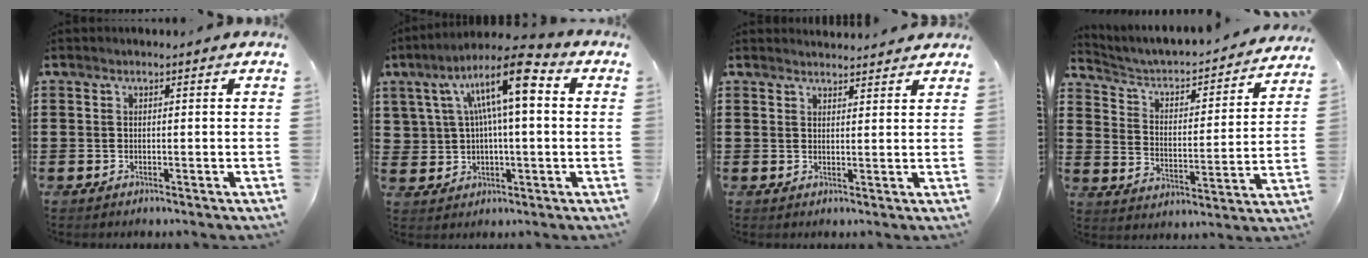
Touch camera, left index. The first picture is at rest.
{"total": 12.2, "force": [4.1, 4.4, 10.6], "torque": [-0.189, -0.003, 0.068]}
{"total": 1.9, "force": [1.9, 0.2, -0.1], "torque": [-0.004, -0.001, 0.037]}
{"total": 3.0, "force": [2.6, 1.1, 1.0], "torque": [-0.039, -0.027, 0.031]}